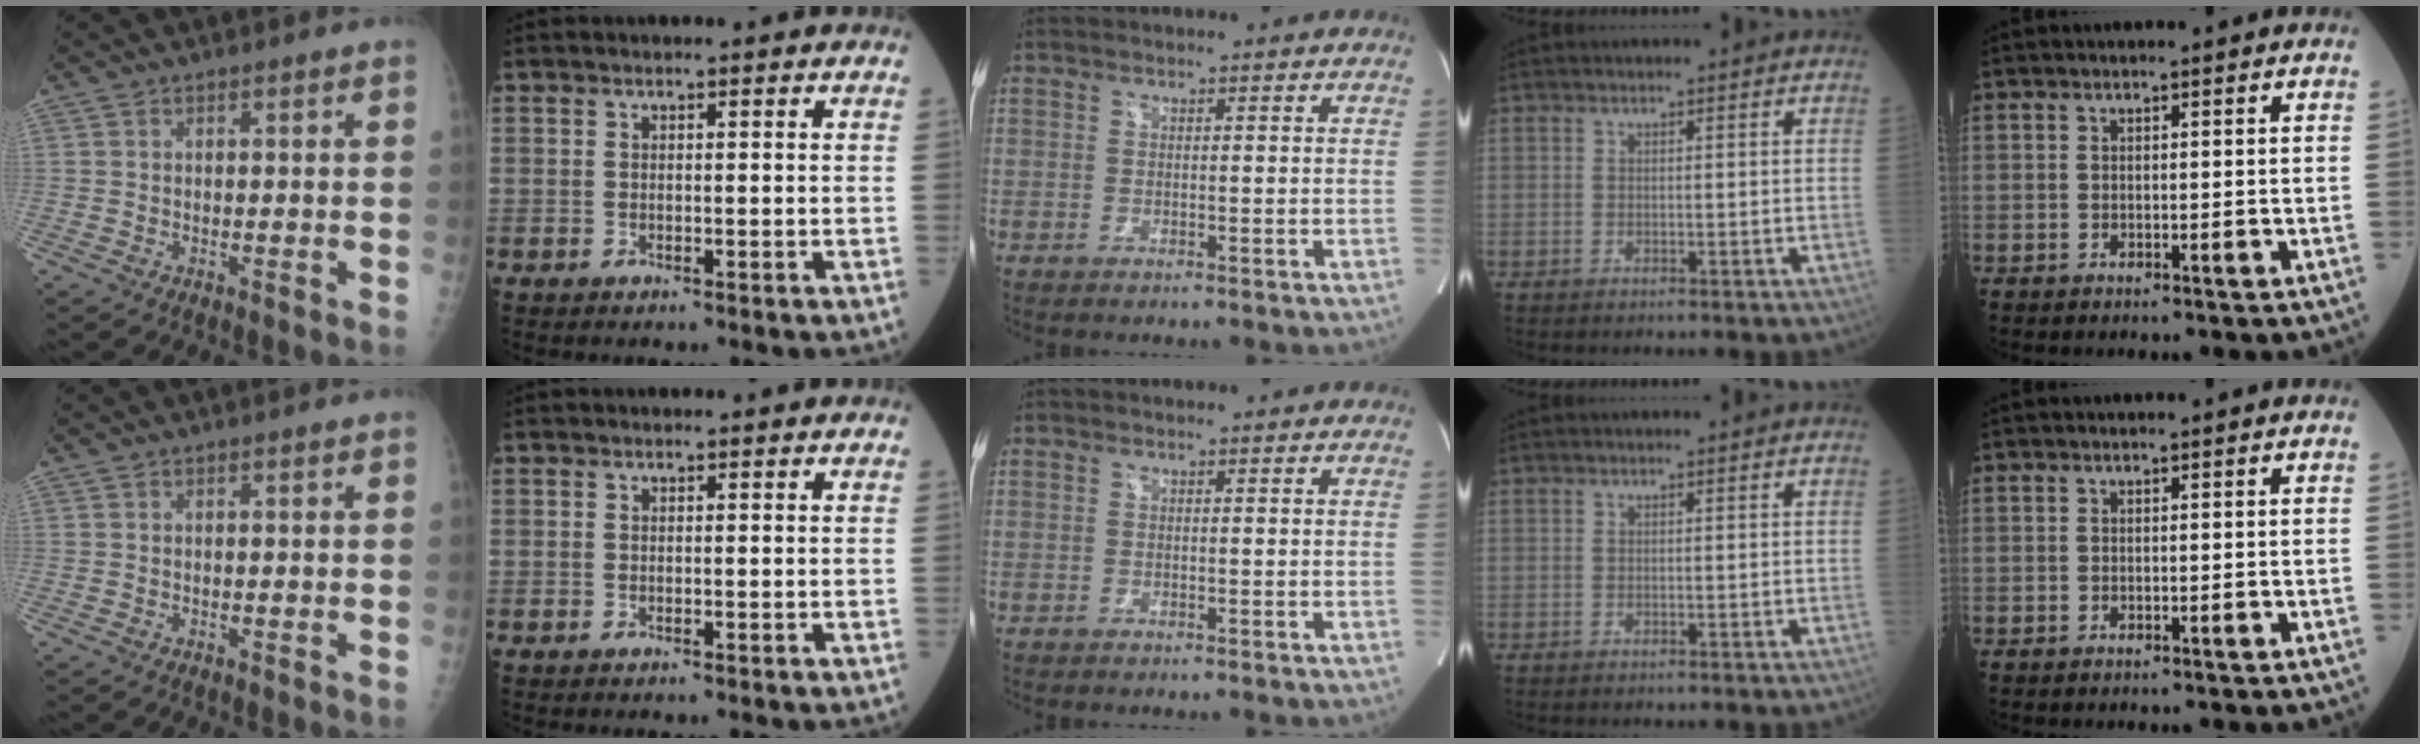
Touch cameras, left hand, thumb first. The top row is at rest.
{}